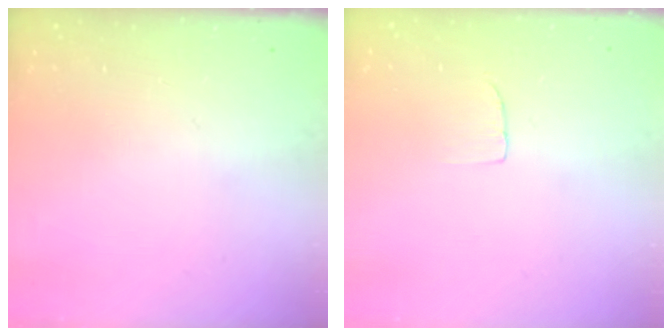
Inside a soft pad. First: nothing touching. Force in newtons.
{"total": 2.7, "press": 2.7, "slide": 0.2}